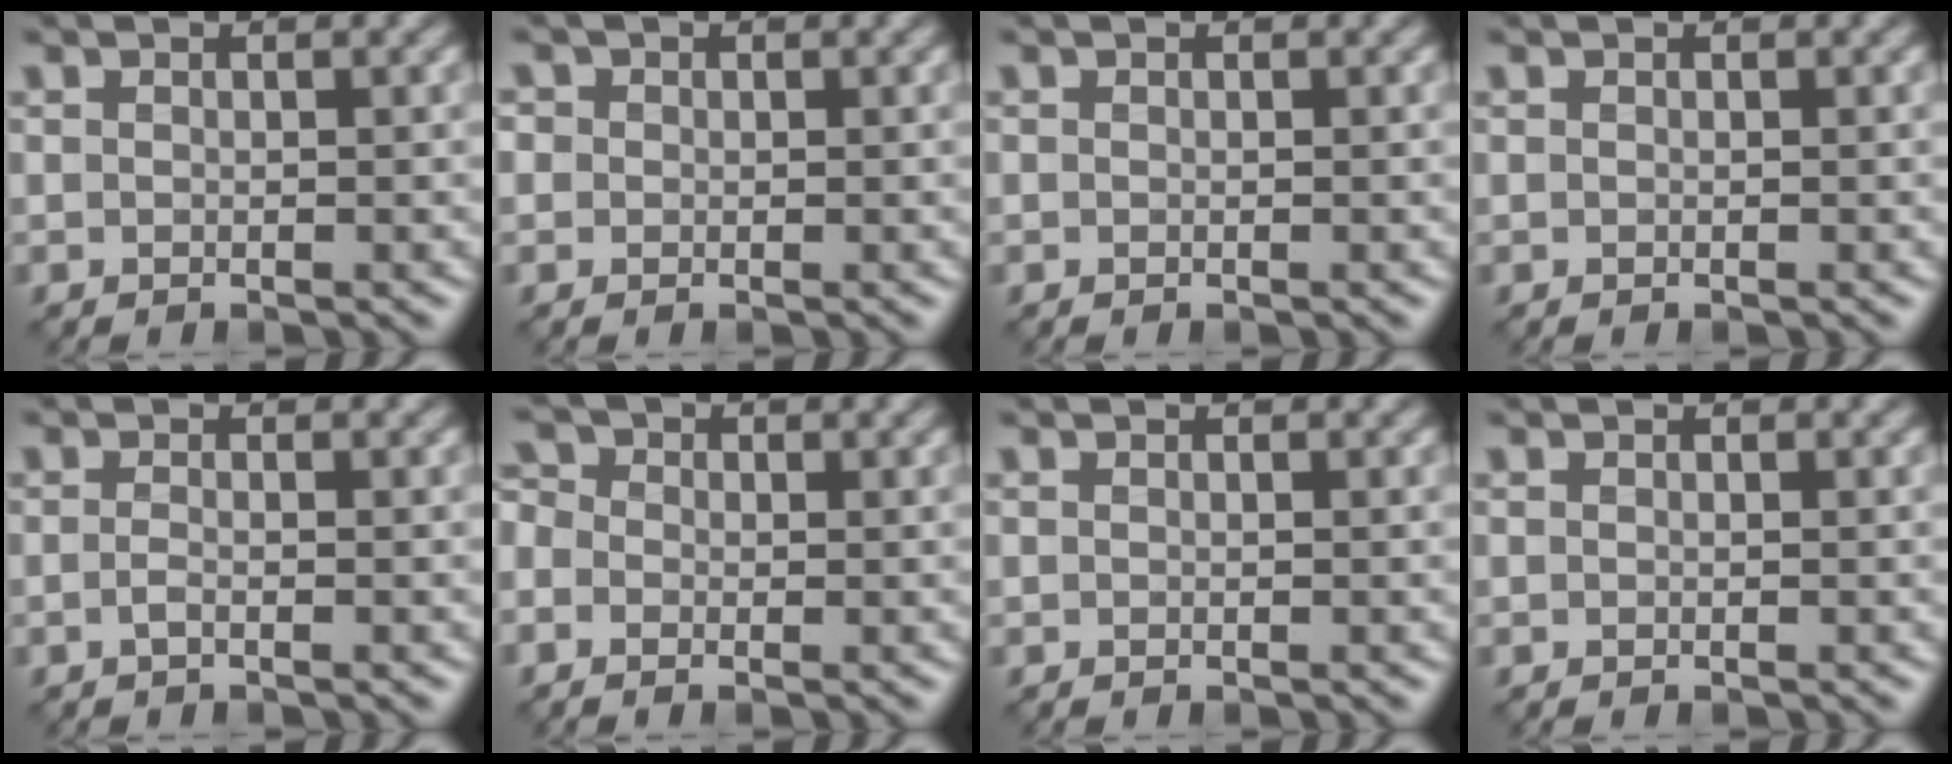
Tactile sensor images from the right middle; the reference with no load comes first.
{"total": 1.5, "force": [0.6, 1.3, 0.5], "torque": [-0.006, 0.009, -0.007]}
{"total": 0.0}
{"total": 0.0}
{"total": 0.9, "force": [-0.4, 0.3, 0.8], "torque": [-0.016, -0.003, -0.009]}
{"total": 2.5, "force": [-0.1, 2.2, 1.2], "torque": [-0.022, 0.016, -0.018]}
{"total": 0.0}
{"total": 0.0}